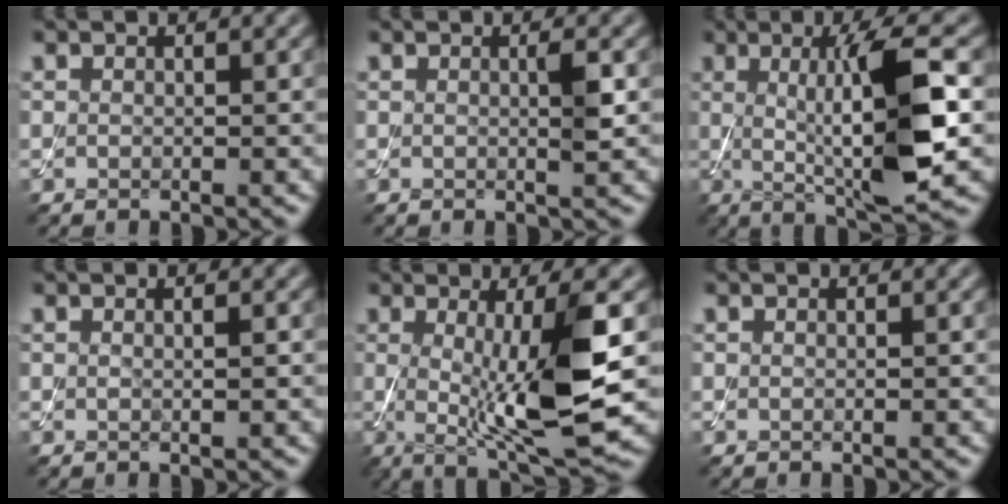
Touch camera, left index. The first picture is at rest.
{"total": 1.5, "force": [0.1, 0.1, 1.5], "torque": [-0.026, -0.001, 0.000]}
{"total": 9.5, "force": [0.0, 1.9, 9.4], "torque": [-0.140, -0.004, 0.005]}
{"total": 0.6, "force": [0.1, 0.1, 0.6], "torque": [-0.010, 0.000, 0.000]}
{"total": 9.9, "force": [-0.2, 2.0, 9.7], "torque": [-0.152, -0.015, 0.008]}
{"total": 0.0}